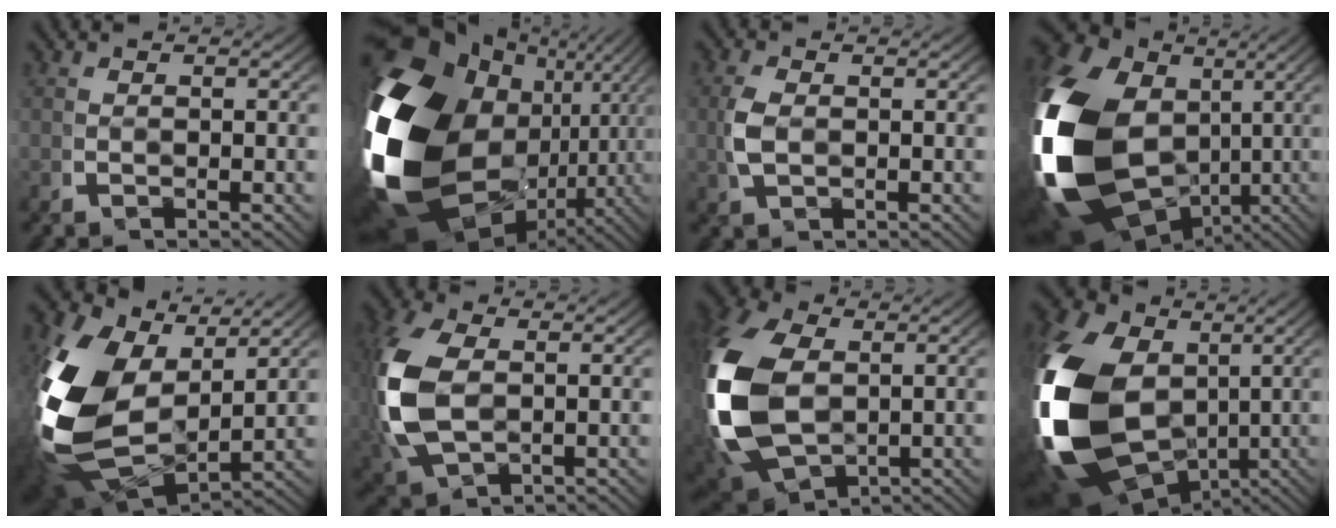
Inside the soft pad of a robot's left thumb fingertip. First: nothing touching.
{"total": 28.6, "force": [-0.7, 19.3, 21.1], "torque": [-0.442, -0.086, 0.033]}
{"total": 2.3, "force": [0.1, 1.7, 1.6], "torque": [-0.054, -0.010, 0.012]}
{"total": 25.9, "force": [-1.3, 19.3, 17.2], "torque": [-0.403, -0.074, 0.012]}
{"total": 16.2, "force": [-0.1, 10.4, 12.4], "torque": [-0.308, -0.062, 0.030]}
{"total": 9.7, "force": [0.1, 6.7, 7.0], "torque": [-0.206, -0.035, 0.032]}
{"total": 14.4, "force": [0.0, 10.2, 10.2], "torque": [-0.272, -0.051, 0.032]}
{"total": 23.4, "force": [-1.1, 17.3, 15.7], "torque": [-0.392, -0.087, 0.023]}